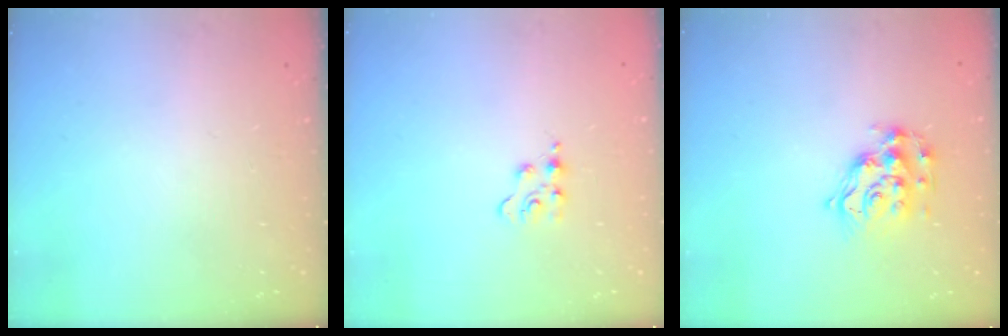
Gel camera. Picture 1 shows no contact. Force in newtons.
{"total": 4.8, "press": 4.8, "slide": 0.5}
{"total": 12.8, "press": 12.8, "slide": 0.6}